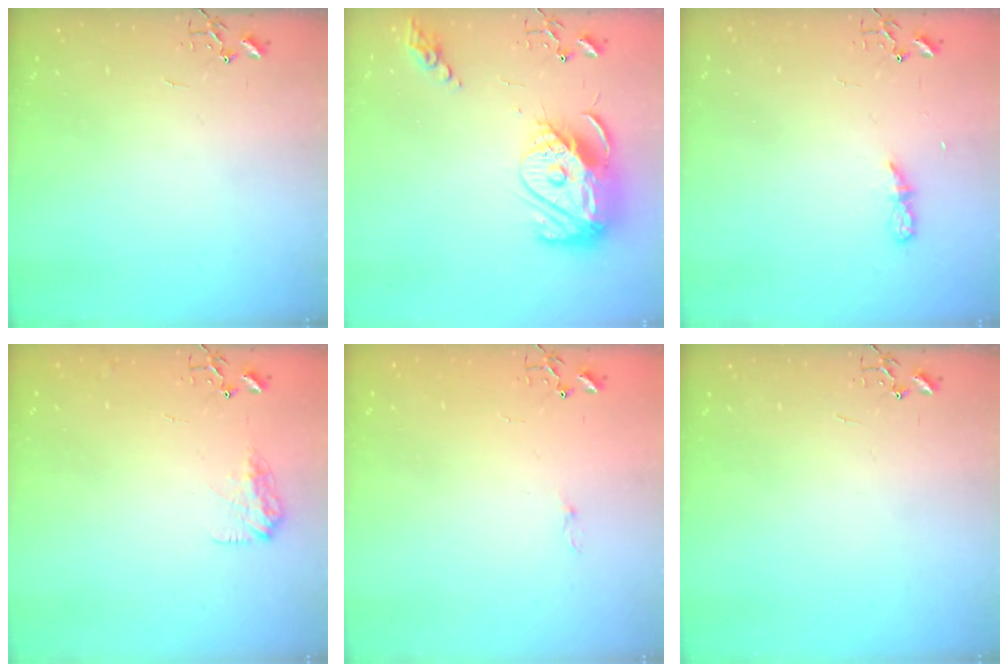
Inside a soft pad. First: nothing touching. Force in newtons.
{"total": 16.0, "press": 15.9, "slide": 1.4}
{"total": 4.9, "press": 4.9, "slide": 0.6}
{"total": 9.4, "press": 9.4, "slide": 0.3}
{"total": 3.4, "press": 3.4, "slide": 0.4}
{"total": 0.0}